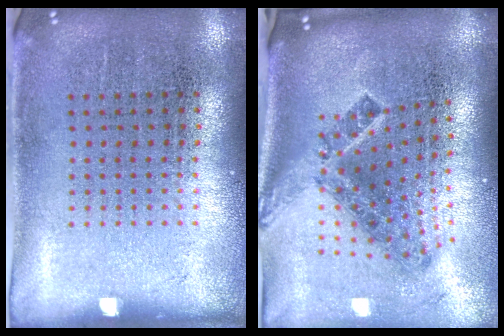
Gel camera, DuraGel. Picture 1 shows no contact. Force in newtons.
{"total": 2.0, "press": 1.3, "slide": 1.6}